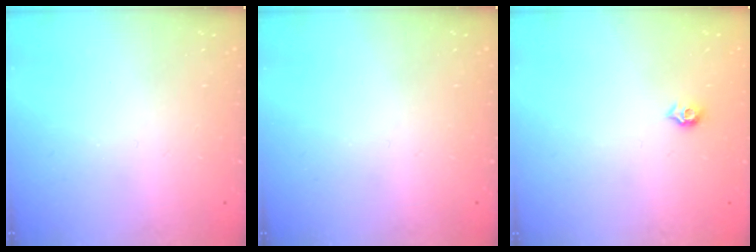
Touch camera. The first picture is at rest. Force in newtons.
{"total": 0.0}
{"total": 5.8, "press": 5.8, "slide": 0.8}